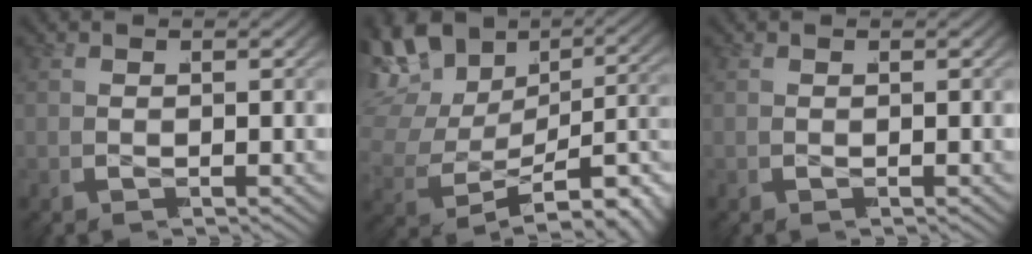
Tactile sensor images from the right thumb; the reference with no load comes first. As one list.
[{"total": 11.4, "force": [-0.6, 8.6, 7.3], "torque": [-0.147, -0.004, -0.012]}, {"total": 0.0}]